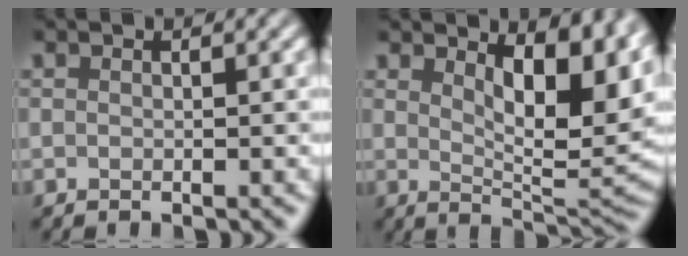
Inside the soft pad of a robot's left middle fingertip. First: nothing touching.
{"total": 8.9, "force": [3.2, 3.7, 7.5], "torque": [-0.109, -0.005, 0.053]}